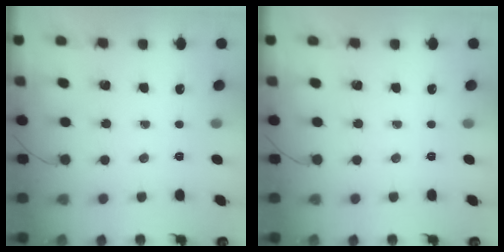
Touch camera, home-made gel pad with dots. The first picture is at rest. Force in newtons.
{"total": 0.0}